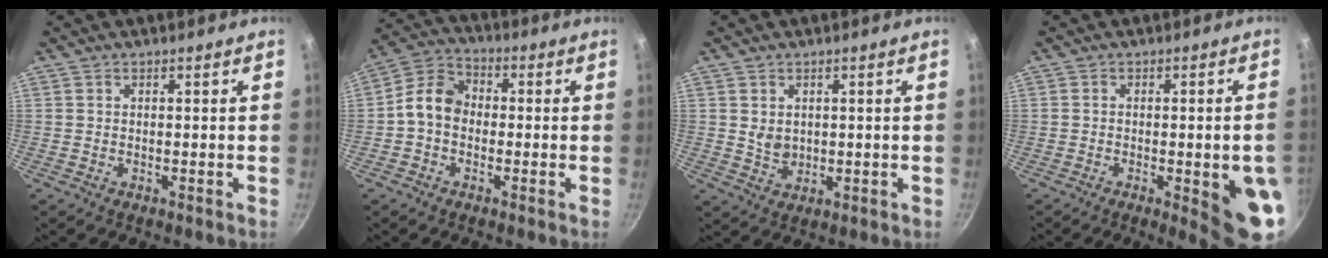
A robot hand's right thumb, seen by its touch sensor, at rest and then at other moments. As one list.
[{"total": 8.0, "force": [-1.0, 6.2, 4.8], "torque": [-0.066, 0.027, -0.042]}, {"total": 3.6, "force": [0.7, 2.9, 2.1], "torque": [-0.027, -0.009, 0.018]}, {"total": 10.9, "force": [-2.7, 2.6, 10.3], "torque": [-0.099, 0.007, -0.026]}]